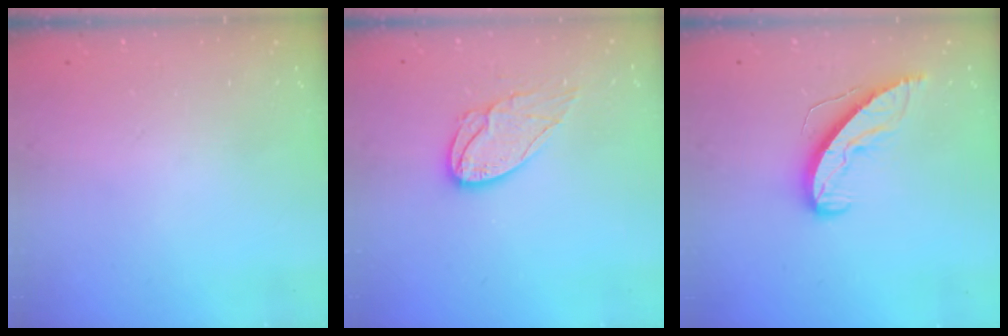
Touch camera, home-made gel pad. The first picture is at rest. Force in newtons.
{"total": 9.8, "press": 9.8, "slide": 0.4}
{"total": 8.3, "press": 8.2, "slide": 0.8}